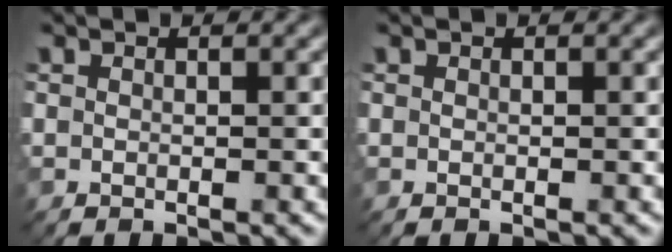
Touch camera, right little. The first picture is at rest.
{"total": 0.0}